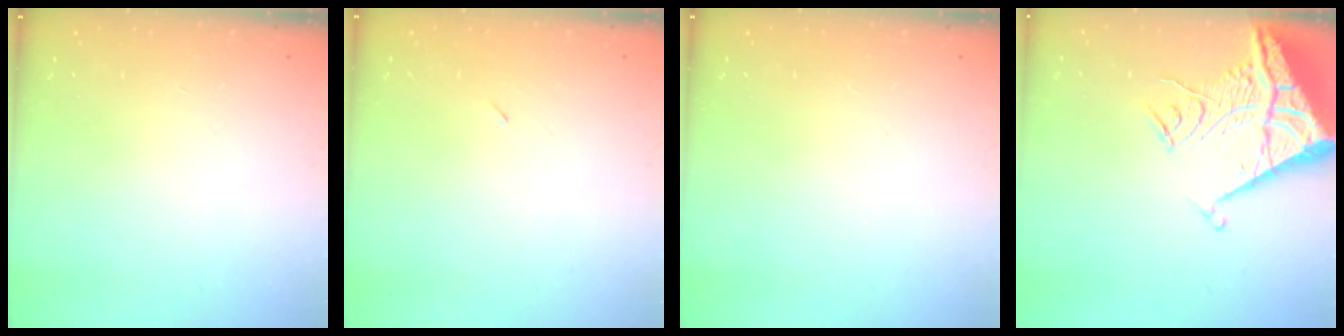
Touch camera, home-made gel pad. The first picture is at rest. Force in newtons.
{"total": 2.3, "press": 2.0, "slide": 1.2}
{"total": 0.0}
{"total": 16.7, "press": 16.6, "slide": 1.8}